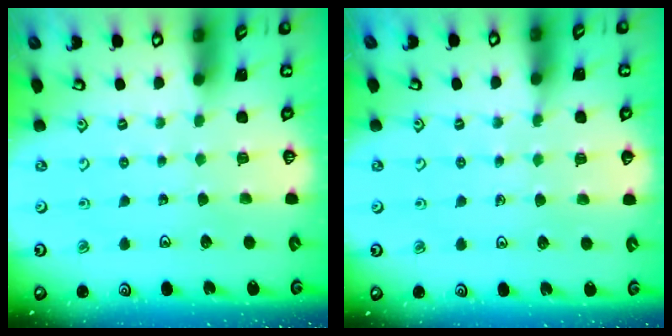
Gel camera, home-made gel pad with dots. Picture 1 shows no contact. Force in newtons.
{"total": 5.9, "press": 5.8, "slide": 1.2}